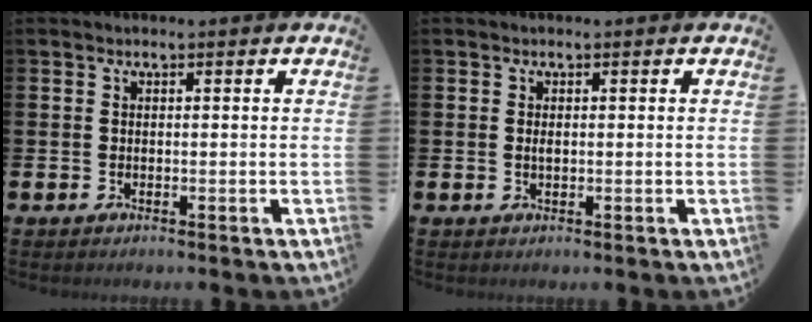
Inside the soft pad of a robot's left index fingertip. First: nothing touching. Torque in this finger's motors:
{"motor_torque": [0.33, 0.11, 0.01, 0.01]}